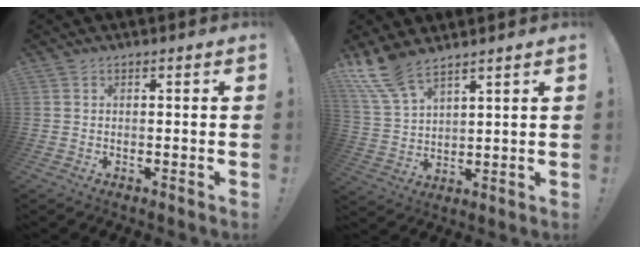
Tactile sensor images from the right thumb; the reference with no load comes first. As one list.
[{"total": 9.5, "force": [7.7, 3.2, 4.5], "torque": [-0.094, -0.039, 0.149]}]